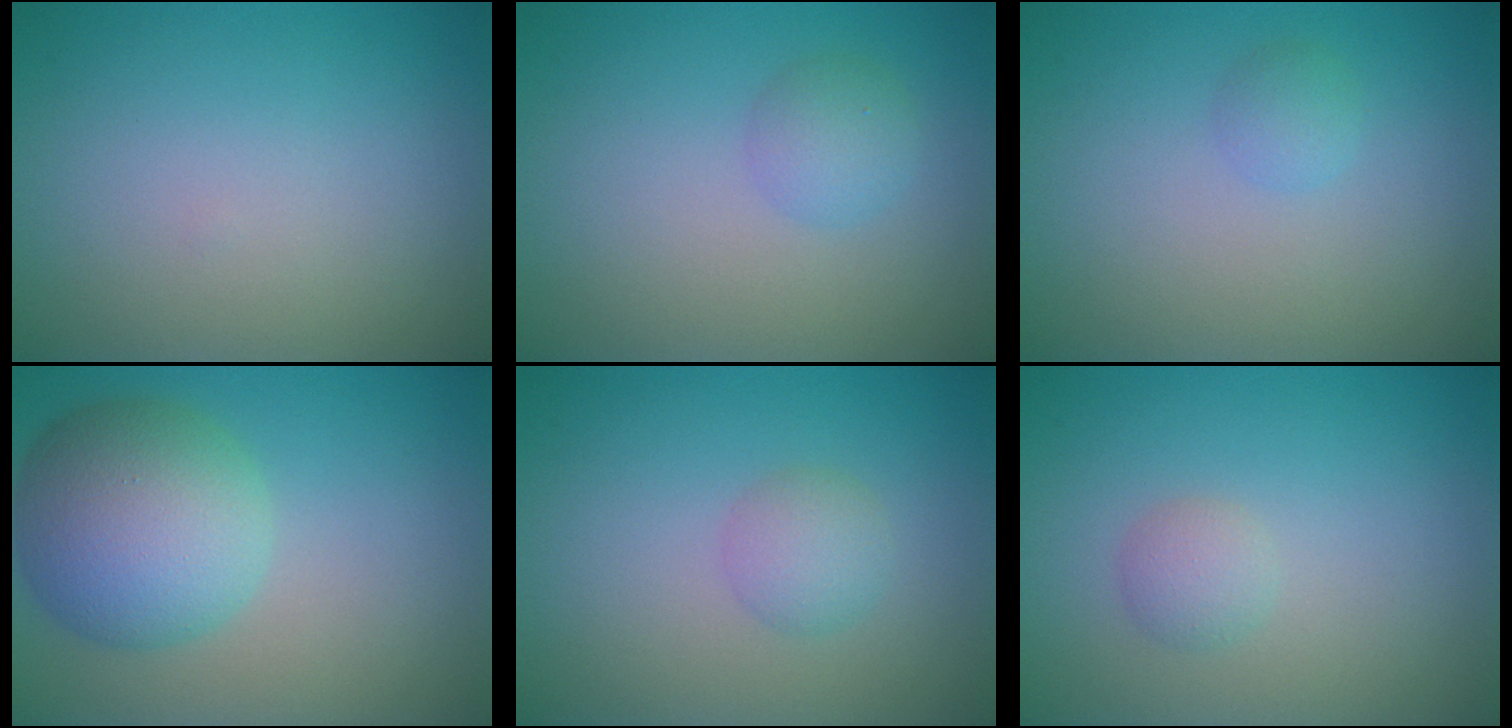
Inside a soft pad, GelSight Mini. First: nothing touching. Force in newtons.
{"total": 1.8, "press": 1.8, "slide": 0.1}
{"total": 1.1, "press": 1.1, "slide": 0.0}
{"total": 8.0, "press": 8.0, "slide": 0.4}
{"total": 1.9, "press": 1.9, "slide": 0.0}
{"total": 1.4, "press": 1.4, "slide": 0.0}